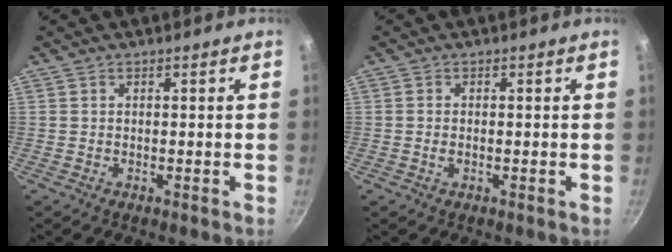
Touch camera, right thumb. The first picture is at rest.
{"total": 1.1, "force": [-0.2, 0.6, 0.8], "torque": [-0.019, 0.002, -0.006]}